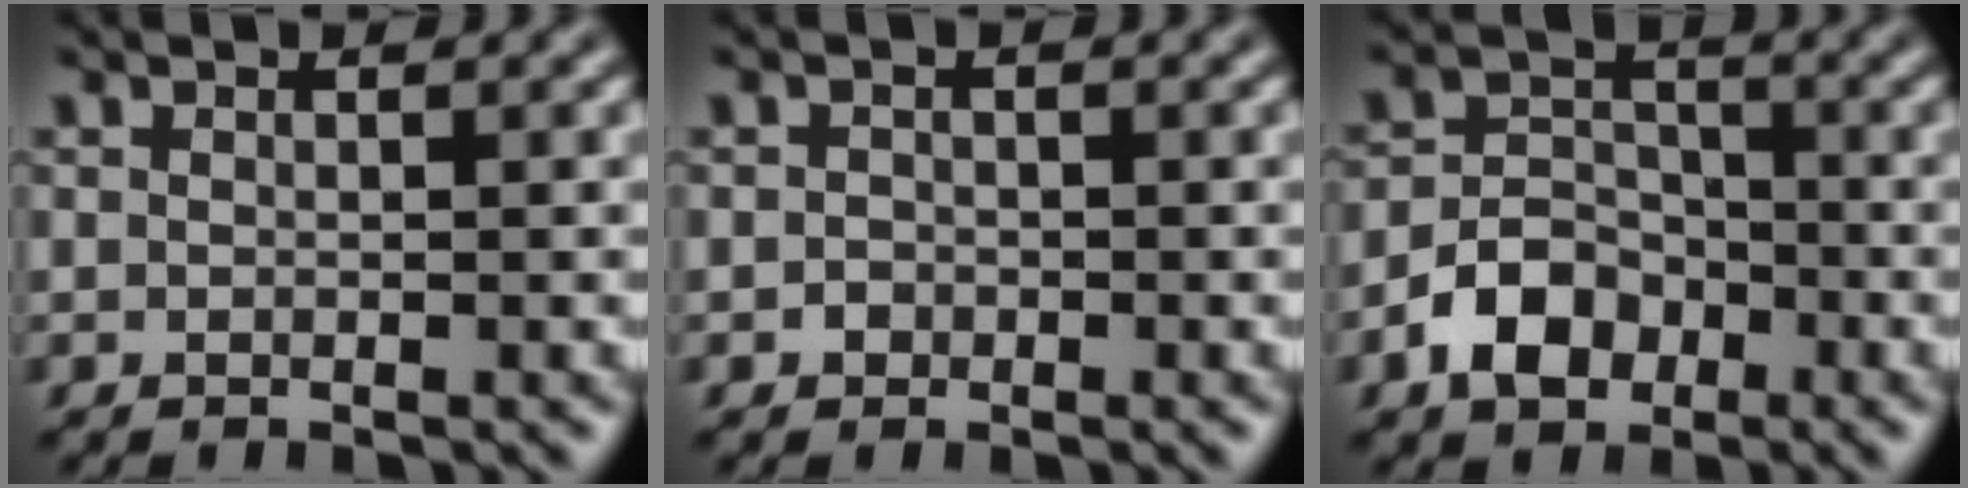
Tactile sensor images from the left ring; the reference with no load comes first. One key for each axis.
{"total": 0.8, "fx": -0.4, "fy": 0.7, "fz": 0.1, "tx": 0.004, "ty": -0.001, "tz": -0.007}
{"total": 4.3, "fx": -2.3, "fy": 3.1, "fz": 2.0, "tx": -0.034, "ty": 0.002, "tz": -0.047}